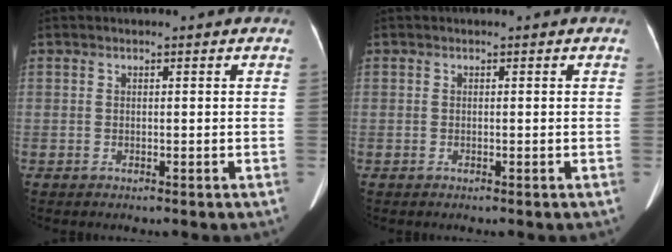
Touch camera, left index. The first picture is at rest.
{"total": 0.0}